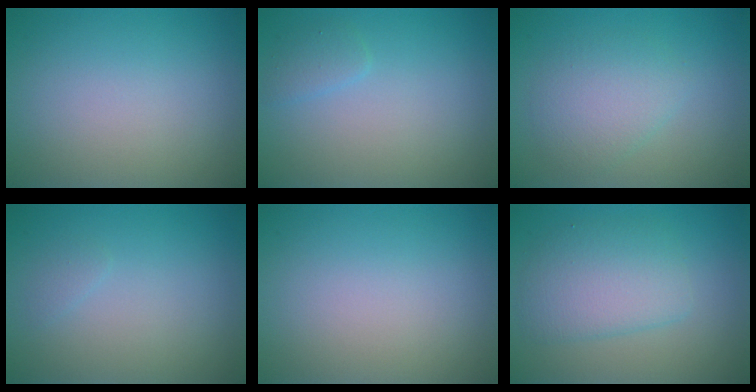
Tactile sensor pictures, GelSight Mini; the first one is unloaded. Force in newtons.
{"total": 1.1, "press": 1.1, "slide": 0.1}
{"total": 3.1, "press": 3.1, "slide": 0.1}
{"total": 0.6, "press": 0.6, "slide": 0.1}
{"total": 0.0}
{"total": 4.2, "press": 4.2, "slide": 0.0}